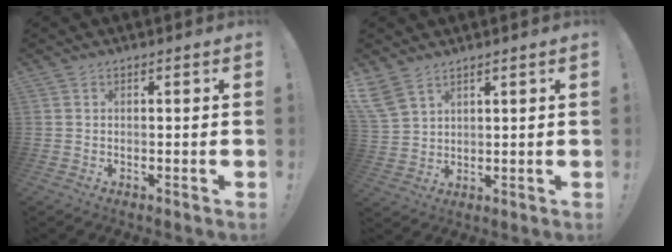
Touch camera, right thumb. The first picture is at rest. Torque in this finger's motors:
{"motor_torque": [0.00, 0.01, 0.36, 0.33, 0.00]}